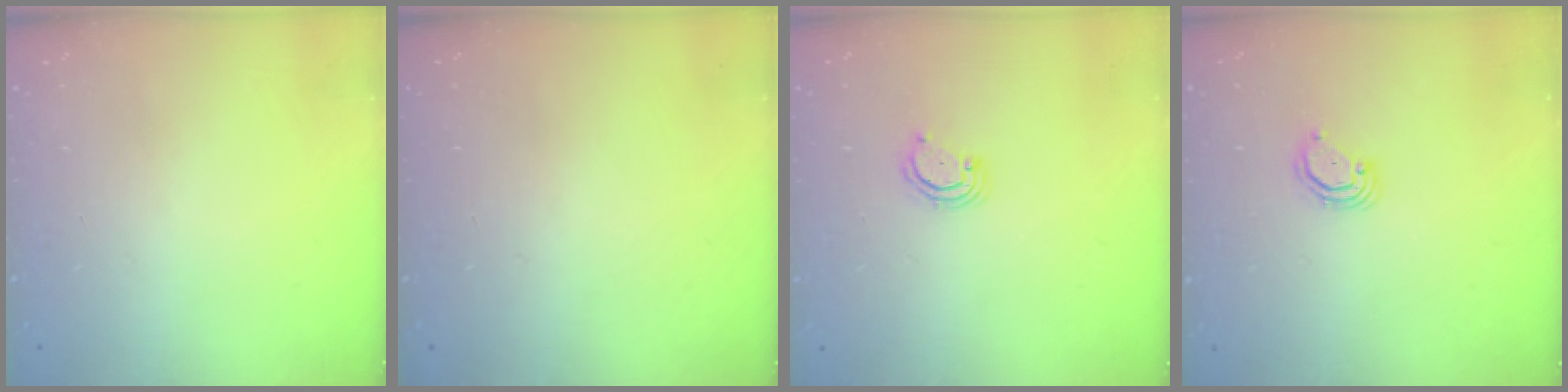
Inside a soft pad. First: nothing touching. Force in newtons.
{"total": 0.0}
{"total": 2.9, "press": 2.9, "slide": 0.3}
{"total": 3.1, "press": 3.1, "slide": 0.2}